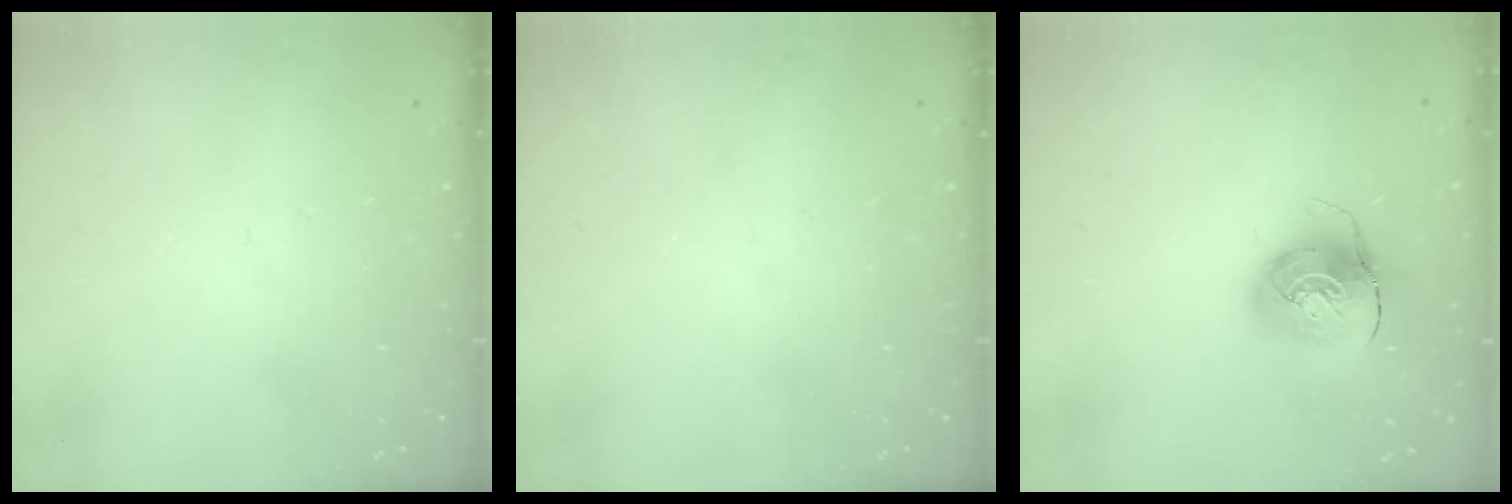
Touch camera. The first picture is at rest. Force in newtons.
{"total": 0.0}
{"total": 10.3, "press": 10.3, "slide": 0.5}